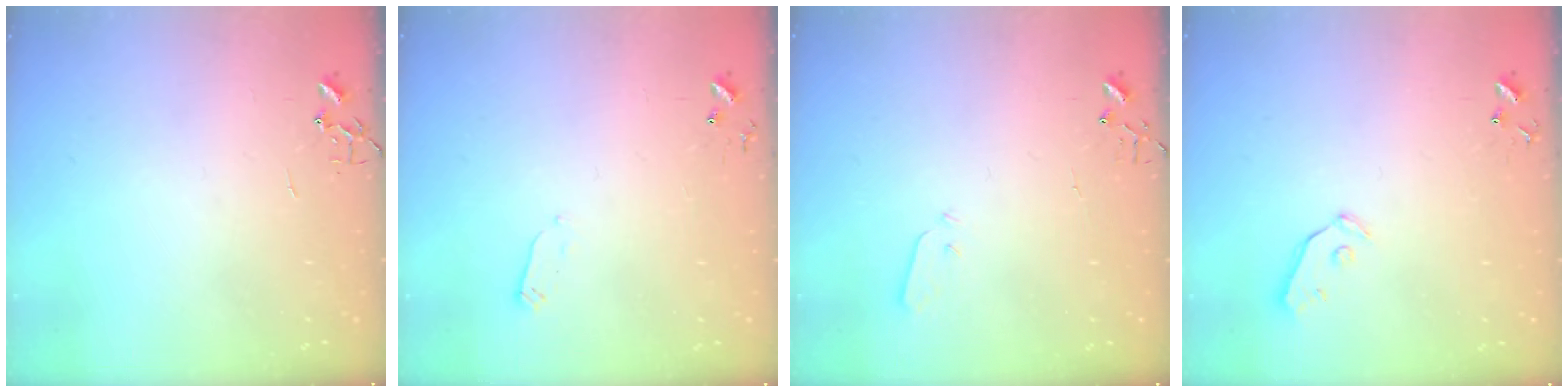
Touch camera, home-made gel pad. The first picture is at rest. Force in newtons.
{"total": 2.4, "press": 2.4, "slide": 0.4}
{"total": 3.4, "press": 3.3, "slide": 0.7}
{"total": 4.0, "press": 3.9, "slide": 0.7}